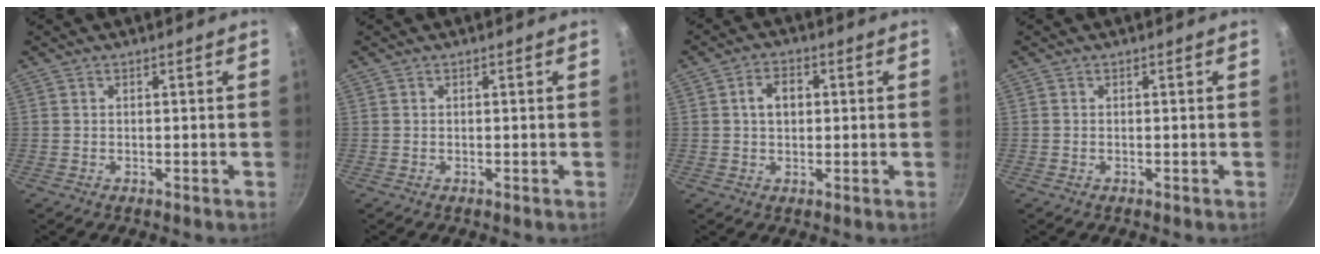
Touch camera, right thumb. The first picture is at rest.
{"total": 0.0}
{"total": 4.9, "force": [0.8, 3.4, 3.4], "torque": [-0.042, 0.010, 0.009]}
{"total": 0.0}